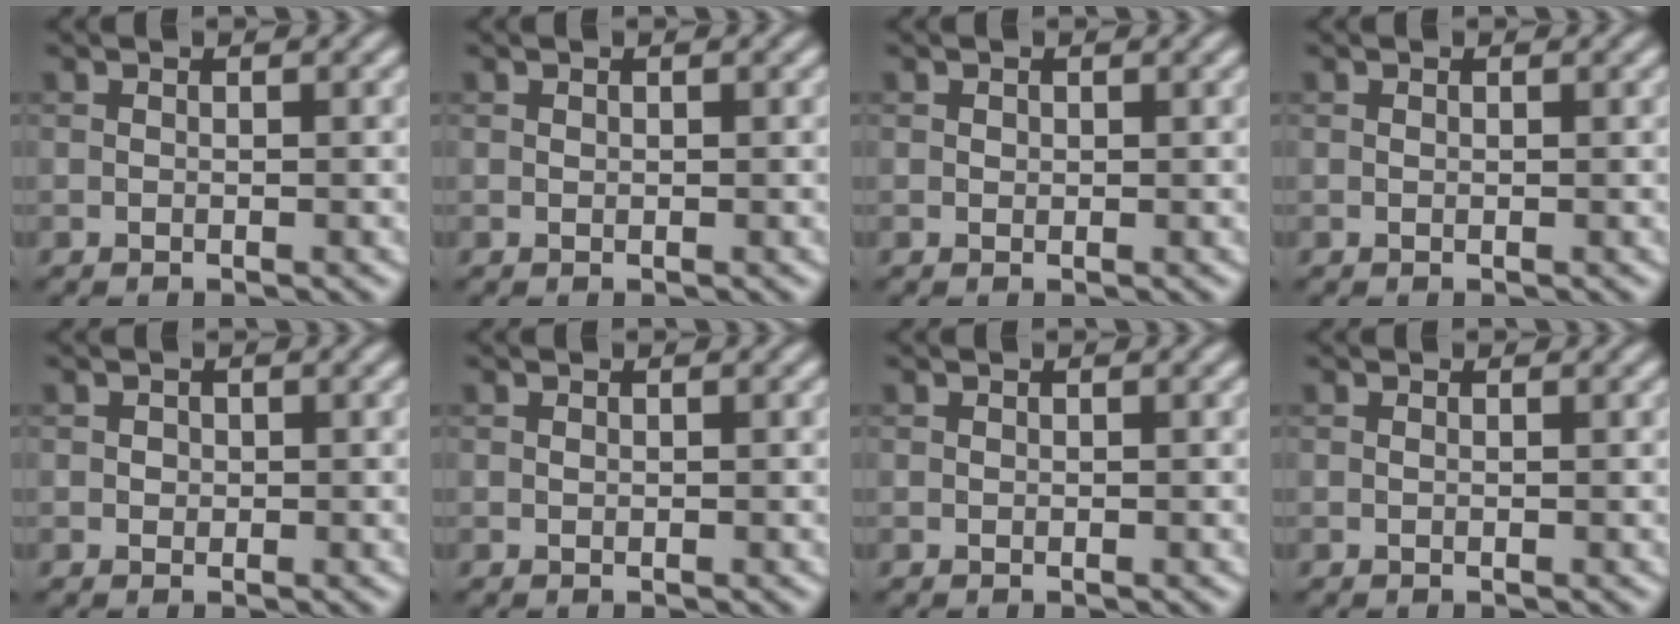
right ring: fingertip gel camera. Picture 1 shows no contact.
{"total": 0.0}
{"total": 0.5, "force": [0.3, 0.4, 0.1], "torque": [-0.001, -0.001, 0.004]}
{"total": 0.0}
{"total": 0.7, "force": [0.1, 0.6, 0.2], "torque": [0.002, -0.002, 0.001]}
{"total": 0.0}
{"total": 0.0}
{"total": 0.0}